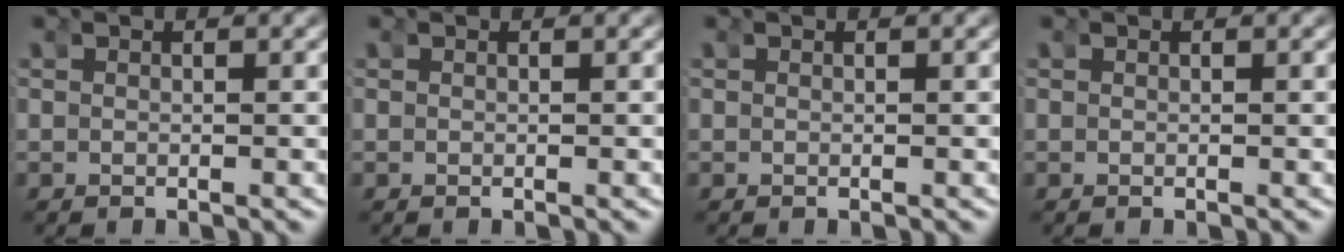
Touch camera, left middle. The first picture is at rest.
{"total": 0.0}
{"total": 0.0}
{"total": 0.0}